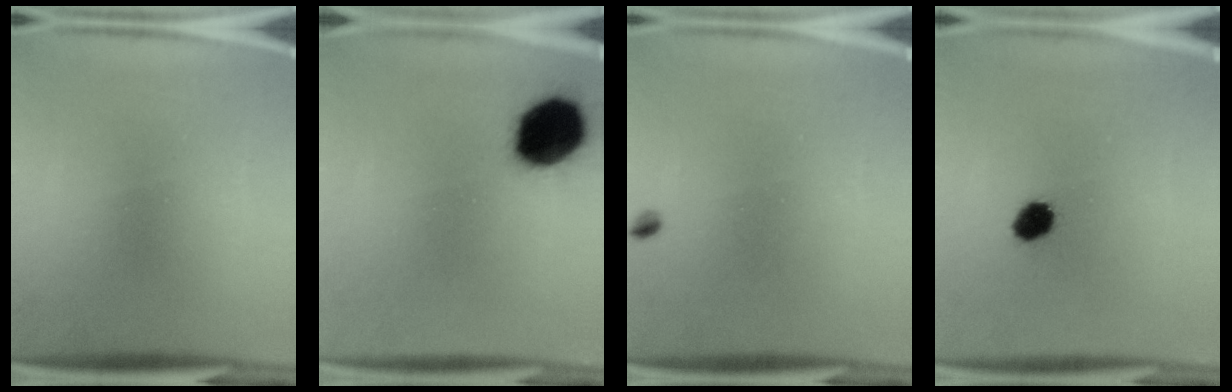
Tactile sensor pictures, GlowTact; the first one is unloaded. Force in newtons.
{"total": 15.9}
{"total": 1.0}
{"total": 4.7}